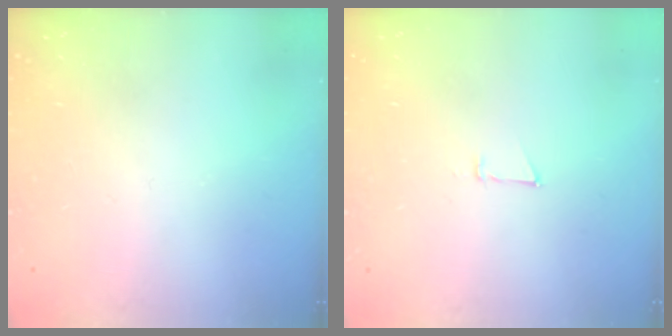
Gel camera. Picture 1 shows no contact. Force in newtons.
{"total": 3.3, "press": 3.3, "slide": 0.6}